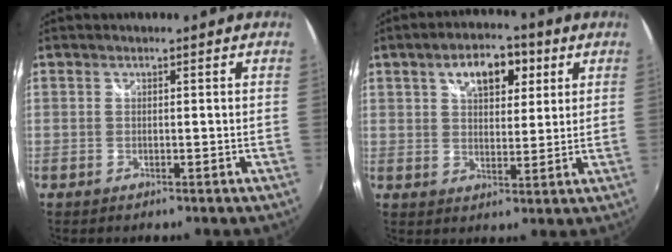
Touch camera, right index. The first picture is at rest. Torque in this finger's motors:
{"motor_torque": [0.40, 0.29, 0.18, 0.08]}